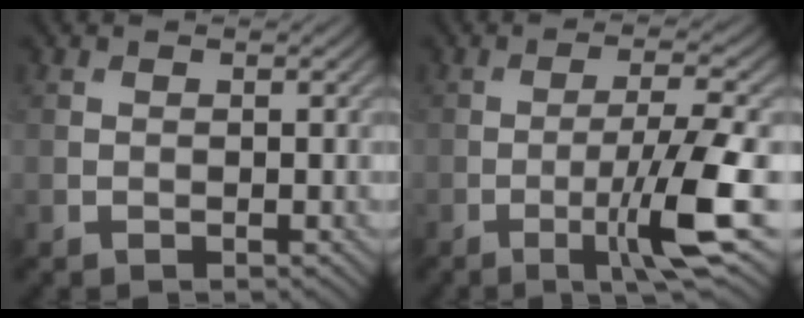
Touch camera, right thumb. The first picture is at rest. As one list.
[{"total": 8.4, "force": [-3.0, 0.7, 7.8], "torque": [-0.131, 0.008, -0.056]}]